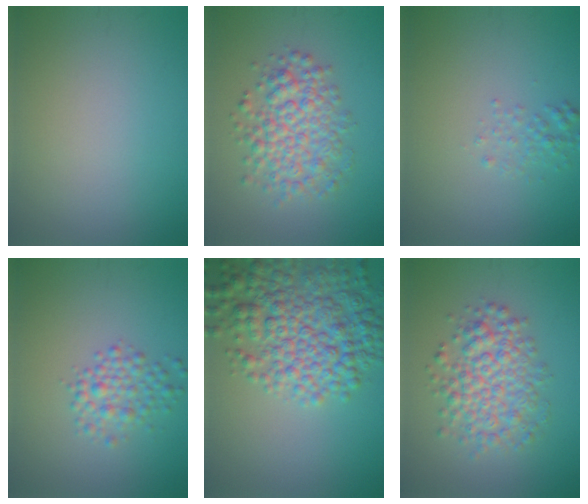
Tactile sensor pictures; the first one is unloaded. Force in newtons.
{"total": 5.2, "press": 5.2, "slide": 0.2}
{"total": 1.4, "press": 1.4, "slide": 0.1}
{"total": 2.7, "press": 2.7, "slide": 0.1}
{"total": 8.1, "press": 8.1, "slide": 0.3}
{"total": 5.2, "press": 5.2, "slide": 0.2}